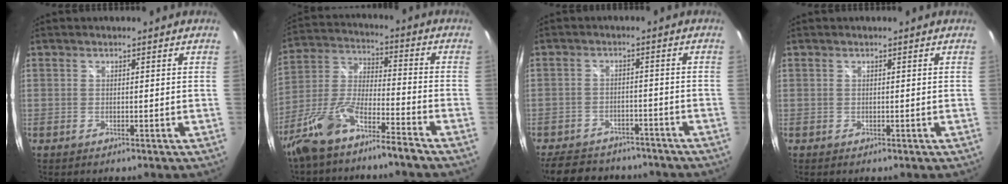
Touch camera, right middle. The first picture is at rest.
{"total": 11.1, "force": [-8.3, 1.4, 7.3], "torque": [-0.168, 0.002, -0.159]}
{"total": 13.9, "force": [-11.4, 6.2, 4.9], "torque": [-0.119, 0.010, -0.157]}
{"total": 0.0}